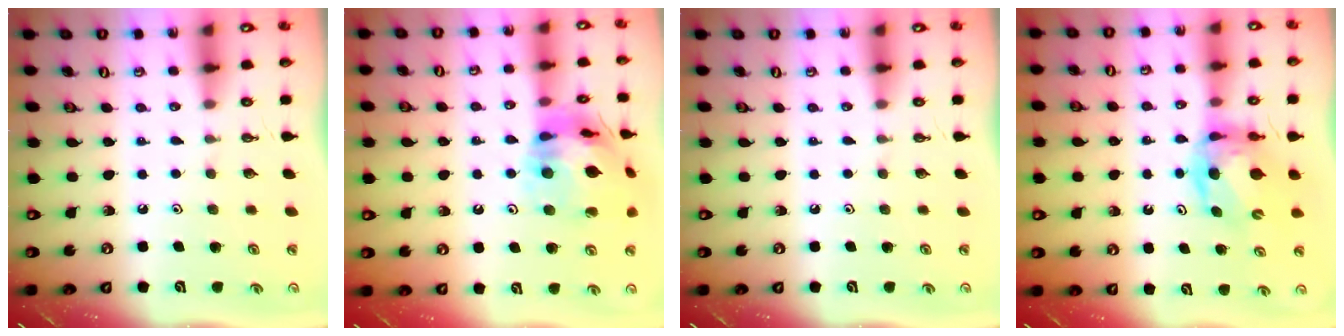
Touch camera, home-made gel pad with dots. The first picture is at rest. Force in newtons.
{"total": 20.3, "press": 20.2, "slide": 2.6}
{"total": 0.0}
{"total": 8.0, "press": 7.9, "slide": 0.8}